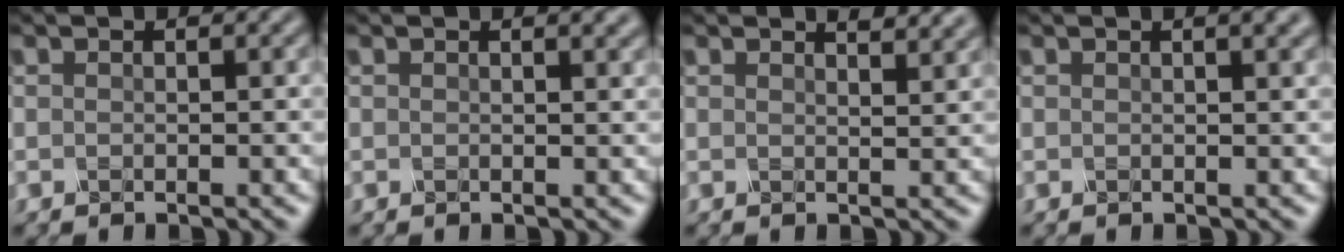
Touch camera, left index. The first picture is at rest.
{"total": 1.9, "force": [1.2, 0.7, 1.3], "torque": [-0.009, 0.001, 0.016]}
{"total": 3.0, "force": [2.5, 0.8, 1.5], "torque": [-0.010, 0.012, 0.017]}
{"total": 3.0, "force": [1.7, 1.1, 2.3], "torque": [-0.017, 0.009, 0.010]}